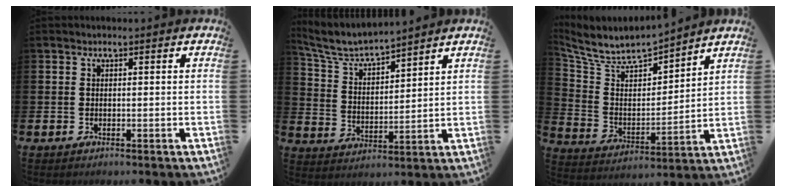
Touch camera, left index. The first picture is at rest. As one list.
[{"total": 5.9, "force": [5.6, 0.7, 1.6], "torque": [-0.053, -0.042, 0.095]}, {"total": 7.5, "force": [7.2, 1.6, 1.3], "torque": [-0.064, -0.061, 0.124]}]